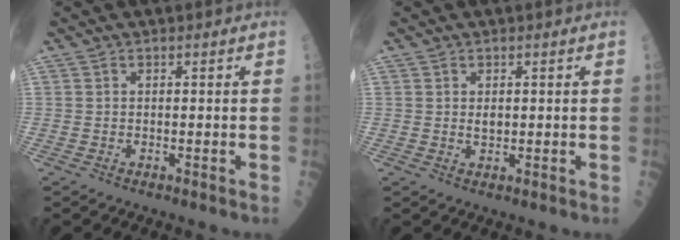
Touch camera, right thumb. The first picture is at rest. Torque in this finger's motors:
{"motor_torque": [0.19, 0.10, 0.21, 0.13, 0.00]}